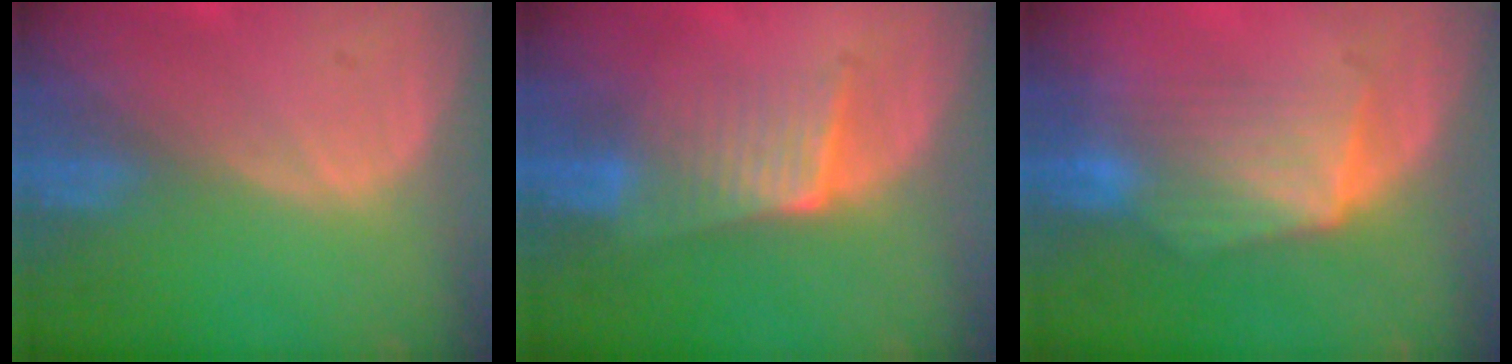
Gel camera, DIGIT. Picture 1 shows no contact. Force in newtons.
{"total": 6.6, "press": 5.8, "slide": 3.3}
{"total": 7.3, "press": 7.1, "slide": 1.6}